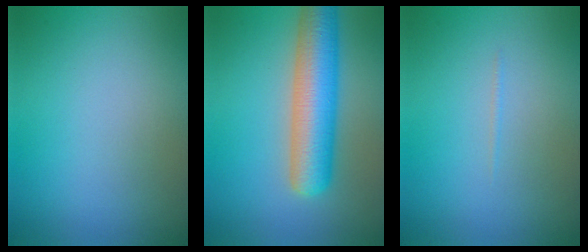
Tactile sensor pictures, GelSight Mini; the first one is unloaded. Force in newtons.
{"total": 7.8, "press": 7.8, "slide": 0.3}
{"total": 0.7, "press": 0.7, "slide": 0.2}